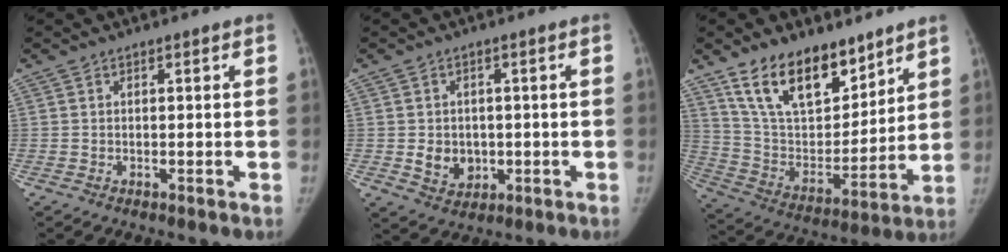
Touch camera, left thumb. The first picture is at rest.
{"total": 5.8, "force": [-0.6, 5.0, 3.1], "torque": [-0.022, 0.000, 0.004]}
{"total": 19.4, "force": [13.0, 9.9, 10.3], "torque": [-0.129, -0.069, 0.241]}